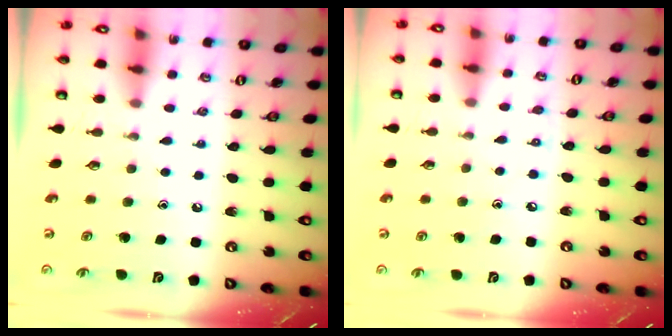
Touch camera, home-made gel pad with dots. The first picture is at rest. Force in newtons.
{"total": 4.3, "press": 4.3, "slide": 0.6}